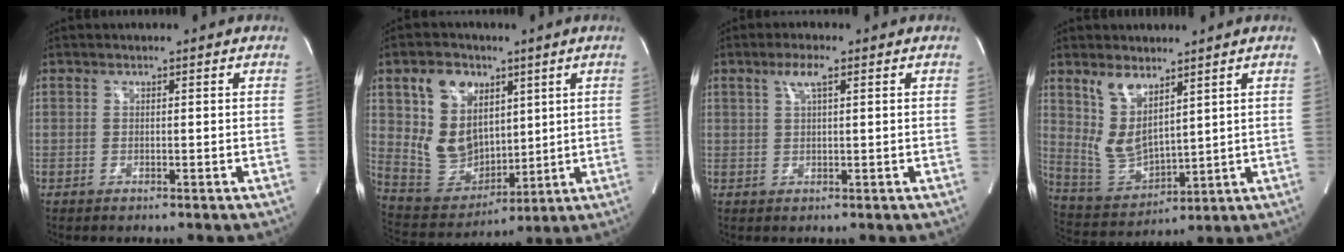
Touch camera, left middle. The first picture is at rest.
{"total": 13.0, "force": [4.7, 9.7, 7.3], "torque": [-0.162, 0.027, 0.107]}
{"total": 3.0, "force": [1.5, 0.4, 2.6], "torque": [-0.054, 0.007, 0.028]}
{"total": 8.3, "force": [4.7, 3.7, 5.7], "torque": [-0.118, -0.005, 0.110]}